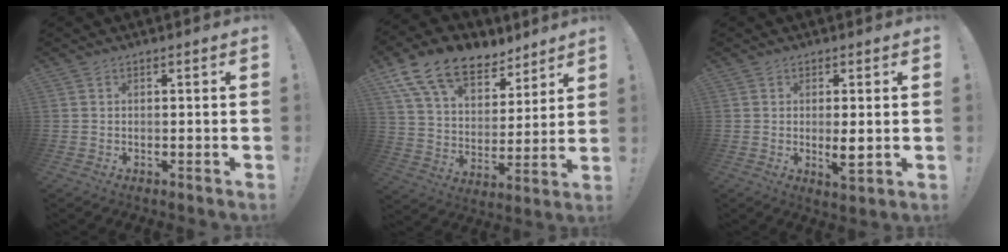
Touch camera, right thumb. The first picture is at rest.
{"total": 16.6, "force": [11.0, 9.6, 7.9], "torque": [-0.135, -0.070, 0.204]}
{"total": 4.7, "force": [-0.2, 1.2, 4.6], "torque": [-0.059, -0.012, -0.001]}